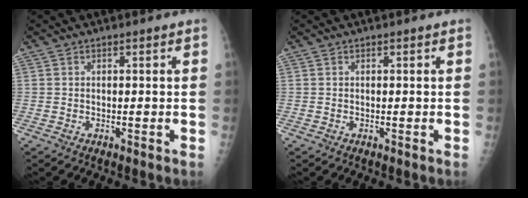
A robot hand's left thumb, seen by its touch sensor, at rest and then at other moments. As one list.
[{"total": 0.0}]